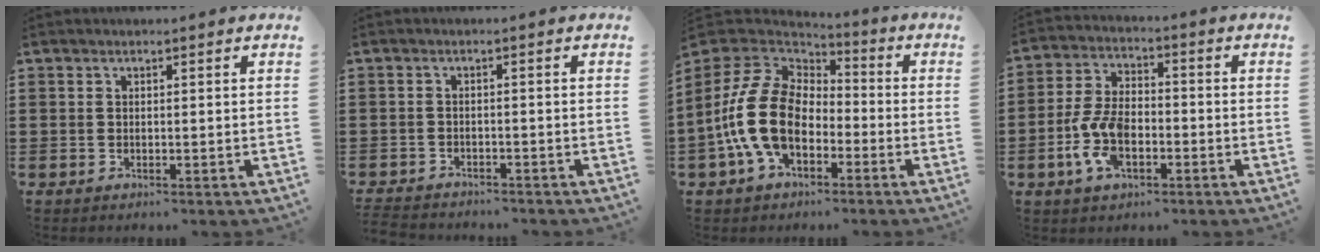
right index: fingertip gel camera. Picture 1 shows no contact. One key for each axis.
{"total": 2.1, "fx": -2.1, "fy": 0.2, "fz": 0.0, "tx": -0.007, "ty": -0.001, "tz": -0.046}
{"total": 15.1, "fx": -3.1, "fy": 10.0, "fz": 10.9, "tx": -0.268, "ty": 0.015, "tz": -0.064}
{"total": 8.8, "fx": -2.6, "fy": 4.9, "fz": 6.8, "tx": -0.164, "ty": 0.000, "tz": -0.055}